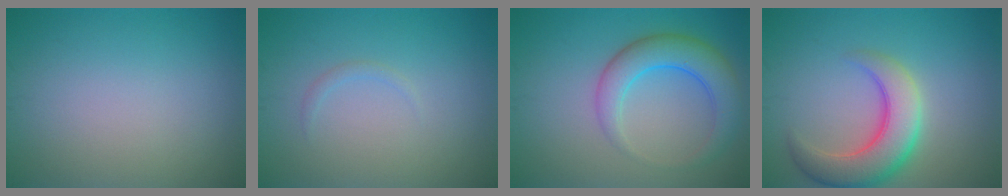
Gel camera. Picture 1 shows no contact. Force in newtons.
{"total": 0.7, "press": 0.7, "slide": 0.1}
{"total": 5.1, "press": 5.1, "slide": 0.2}
{"total": 6.5, "press": 6.5, "slide": 0.3}